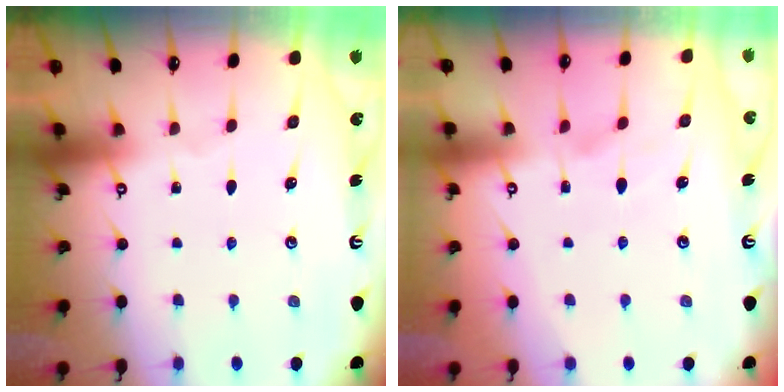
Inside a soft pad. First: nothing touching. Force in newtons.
{"total": 1.8, "press": 1.4, "slide": 1.1}